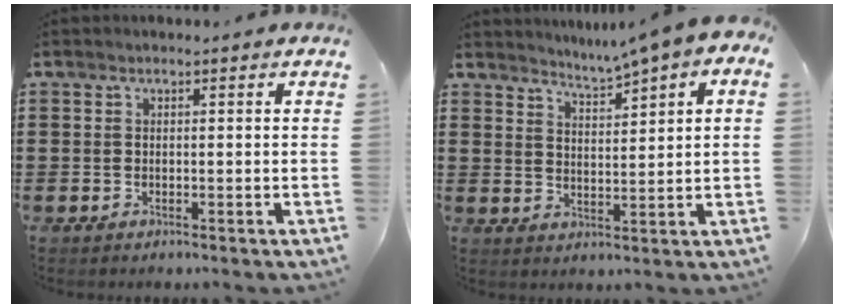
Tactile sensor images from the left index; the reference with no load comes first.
{"total": 2.3, "force": [2.2, -0.4, 0.7], "torque": [-0.028, -0.022, 0.029]}